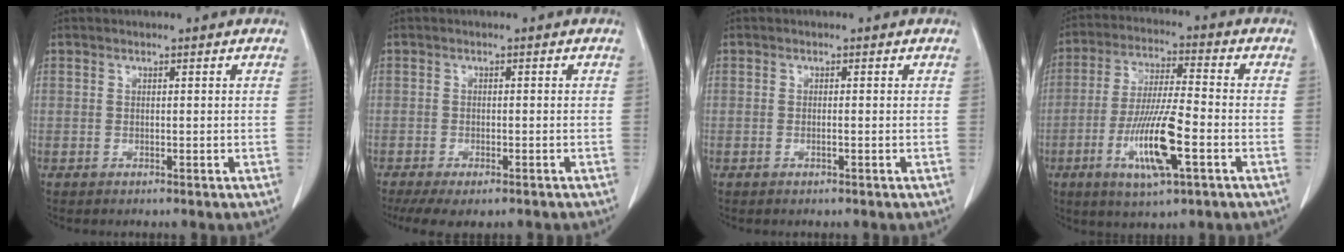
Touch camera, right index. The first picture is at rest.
{"total": 8.9, "force": [-6.9, 2.7, 4.9], "torque": [-0.073, -0.006, -0.099]}
{"total": 0.7, "force": [-0.2, 0.0, 0.6], "torque": [-0.014, 0.000, -0.002]}
{"total": 12.4, "force": [-4.3, 1.6, 11.5], "torque": [-0.225, -0.014, -0.077]}